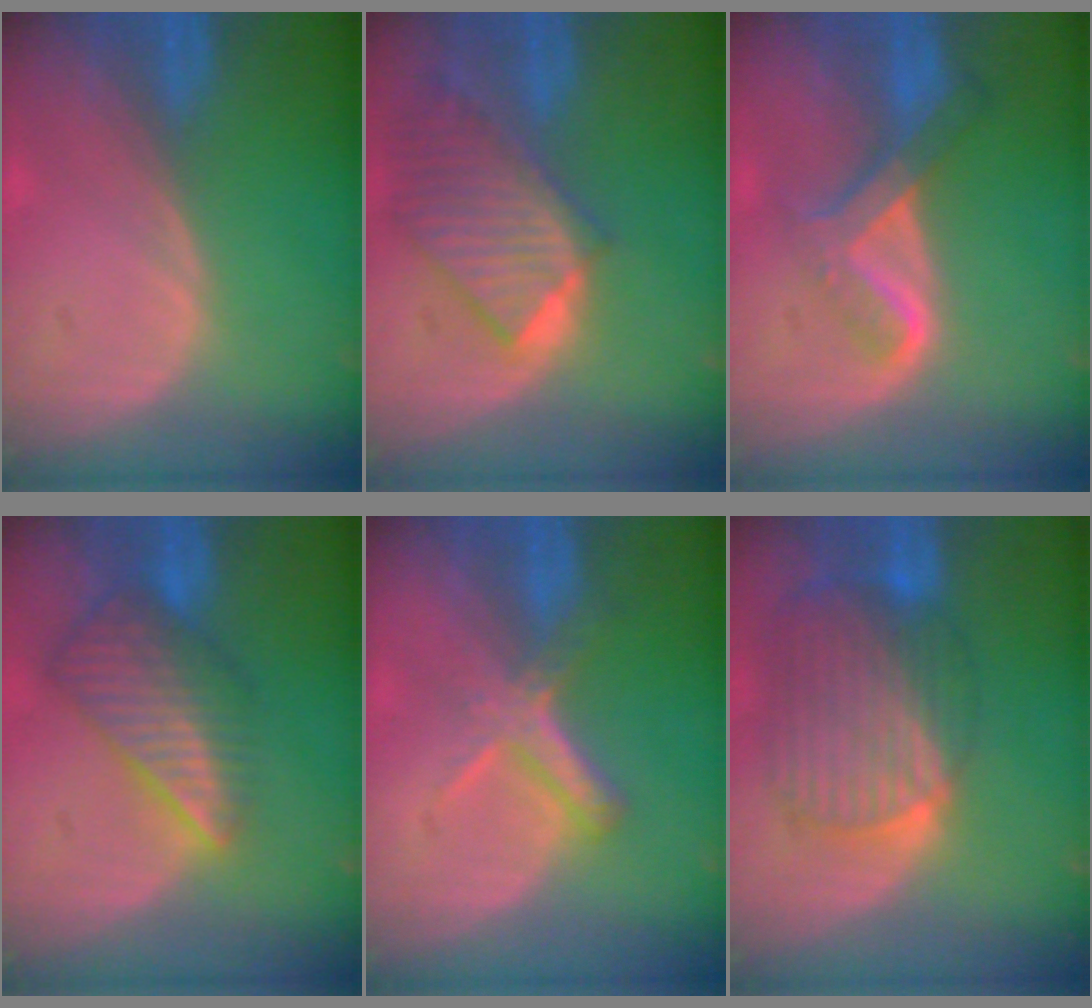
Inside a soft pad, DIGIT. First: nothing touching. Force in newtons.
{"total": 9.8, "press": 8.6, "slide": 4.7}
{"total": 6.7, "press": 5.7, "slide": 3.6}
{"total": 8.8, "press": 7.7, "slide": 4.4}
{"total": 5.6, "press": 5.2, "slide": 2.2}
{"total": 10.6, "press": 9.1, "slide": 5.4}